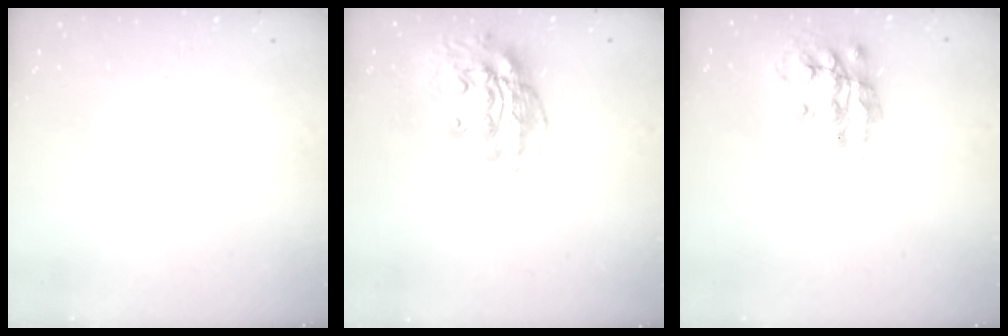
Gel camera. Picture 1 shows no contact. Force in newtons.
{"total": 16.3, "press": 16.1, "slide": 2.8}
{"total": 16.8, "press": 16.7, "slide": 1.5}